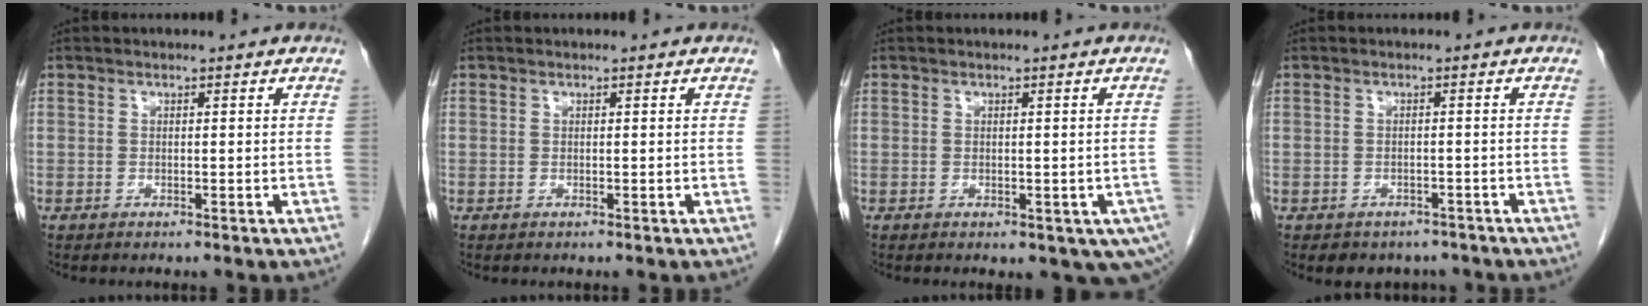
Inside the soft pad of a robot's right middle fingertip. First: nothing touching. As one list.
[{"total": 0.0}, {"total": 7.5, "force": [-3.4, 4.0, 5.3], "torque": [-0.056, -0.010, -0.041]}, {"total": 4.7, "force": [-3.9, 2.6, 0.6], "torque": [-0.001, 0.010, -0.044]}]